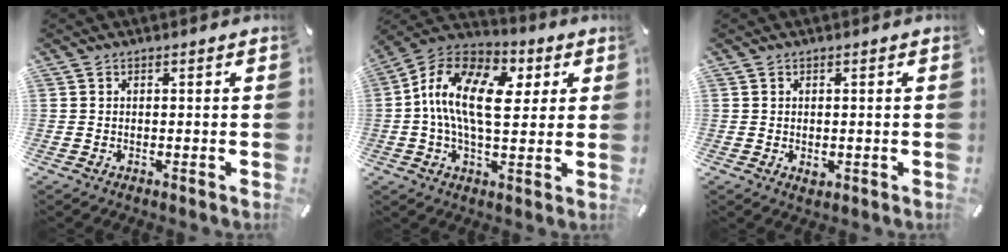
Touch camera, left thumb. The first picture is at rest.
{"total": 17.0, "force": [2.4, 9.5, 13.8], "torque": [-0.293, -0.003, 0.037]}
{"total": 1.2, "force": [-0.1, 1.0, 0.8], "torque": [-0.014, 0.002, -0.002]}